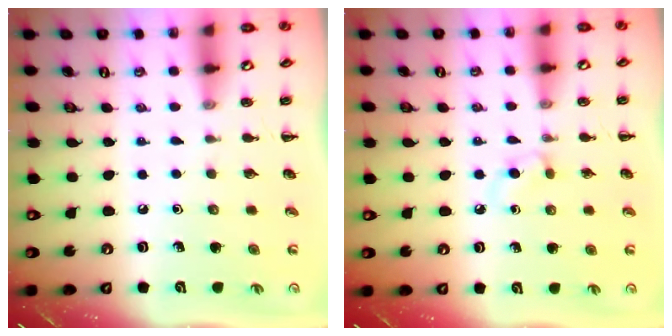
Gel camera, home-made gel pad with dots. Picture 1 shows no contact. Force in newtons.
{"total": 2.4, "press": 2.1, "slide": 1.1}